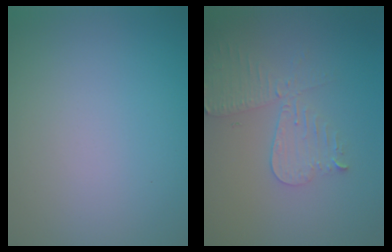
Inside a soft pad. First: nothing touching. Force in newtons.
{"total": 3.9, "press": 3.4, "slide": 1.8}